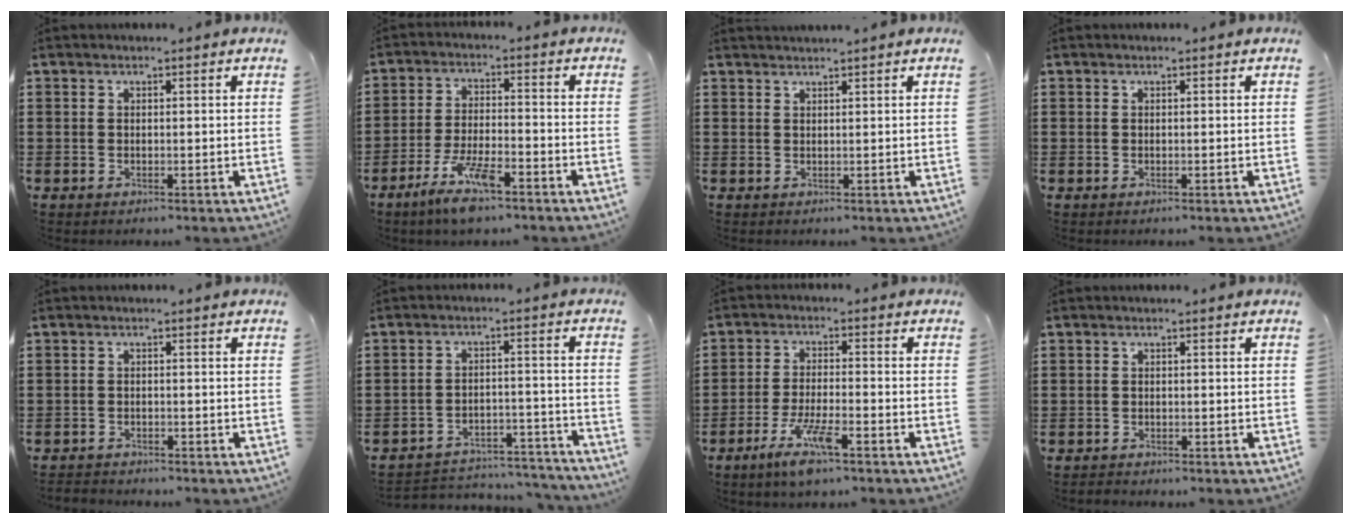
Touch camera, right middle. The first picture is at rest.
{"total": 7.8, "force": [-5.2, 1.7, 5.7], "torque": [-0.122, -0.009, -0.097]}
{"total": 1.1, "force": [1.0, -0.3, 0.1], "torque": [-0.003, -0.004, 0.021]}
{"total": 0.0}
{"total": 1.5, "force": [-1.5, 0.1, -0.1], "torque": [-0.004, 0.000, -0.033]}
{"total": 4.3, "force": [-4.2, 0.7, 0.8], "torque": [-0.027, -0.001, -0.089]}
{"total": 7.1, "force": [-4.4, 1.0, 5.6], "torque": [-0.121, -0.017, -0.081]}
{"total": 0.9, "force": [-0.9, 0.2, -0.1], "torque": [0.000, 0.002, -0.021]}